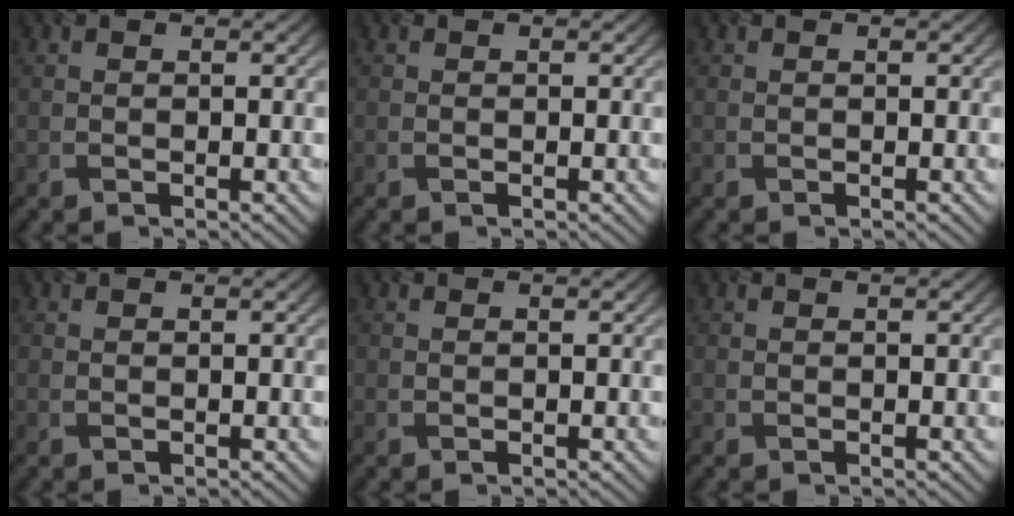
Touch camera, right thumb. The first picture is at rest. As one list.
[{"total": 0.0}, {"total": 0.0}, {"total": 0.0}, {"total": 0.0}, {"total": 0.0}]